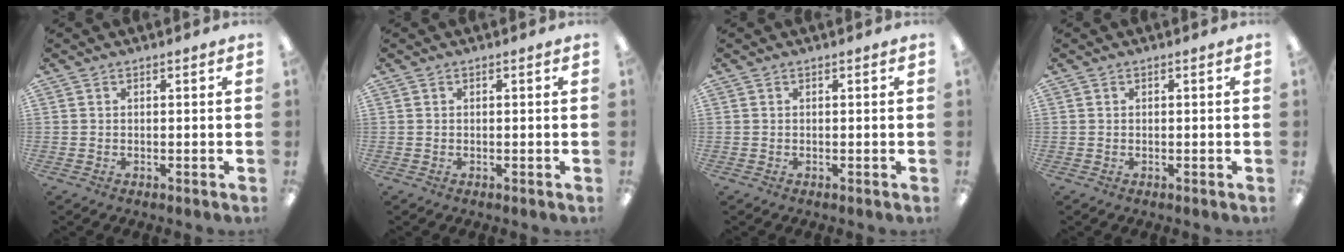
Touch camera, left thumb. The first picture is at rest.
{"total": 0.0}
{"total": 0.0}
{"total": 0.0}